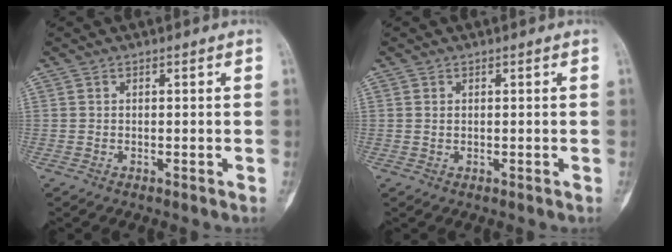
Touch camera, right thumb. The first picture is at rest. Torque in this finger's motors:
{"motor_torque": [-0.56, -0.12, 0.21, -0.10, -0.03]}